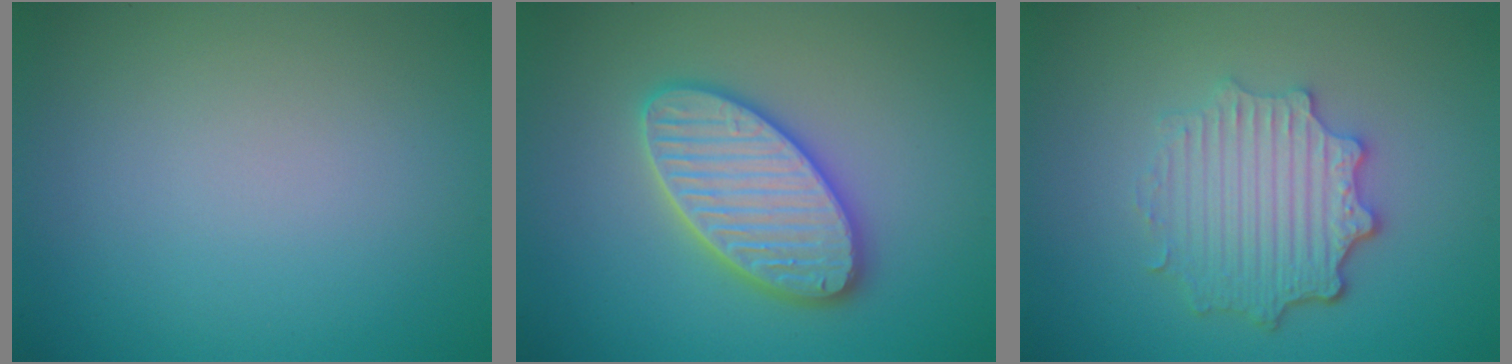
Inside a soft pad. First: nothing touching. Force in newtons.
{"total": 5.8, "press": 5.8, "slide": 0.6}
{"total": 4.6, "press": 3.6, "slide": 2.8}